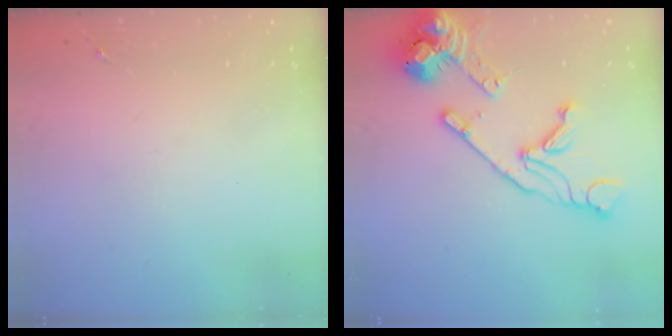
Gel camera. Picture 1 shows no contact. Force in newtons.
{"total": 18.4, "press": 18.2, "slide": 2.3}